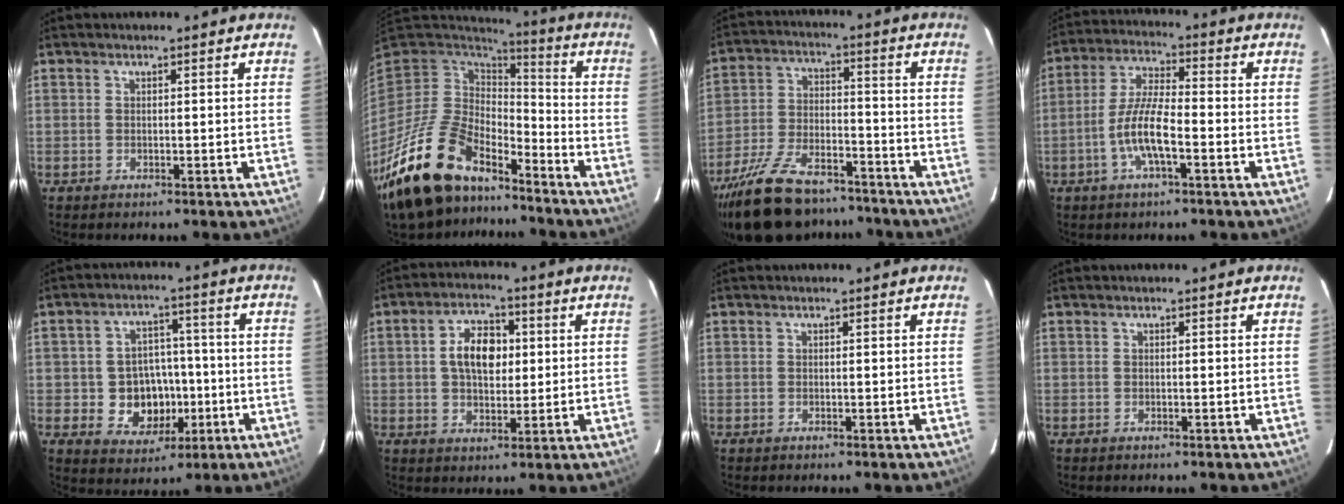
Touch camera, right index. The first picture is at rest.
{"total": 22.4, "force": [-16.1, 9.7, 12.2], "torque": [-0.252, -0.031, -0.283]}
{"total": 20.7, "force": [-16.6, 8.2, 9.2], "torque": [-0.198, -0.007, -0.263]}
{"total": 8.7, "force": [-3.4, 1.9, 7.8], "torque": [-0.163, 0.003, -0.066]}
{"total": 9.9, "force": [-2.3, 8.6, 4.3], "torque": [-0.099, 0.016, -0.019]}
{"total": 8.5, "force": [1.3, 5.3, 6.5], "torque": [-0.112, 0.021, 0.025]}
{"total": 0.0}
{"total": 0.0}